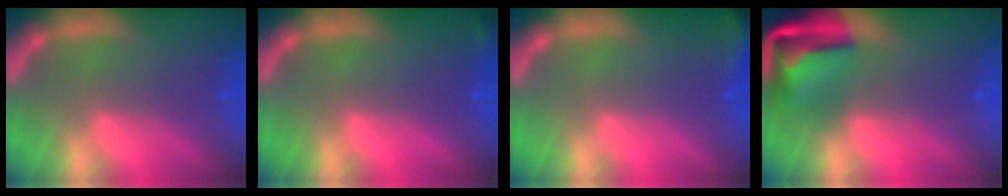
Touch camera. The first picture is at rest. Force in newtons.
{"total": 0.9}
{"total": 4.4}
{"total": 8.4}